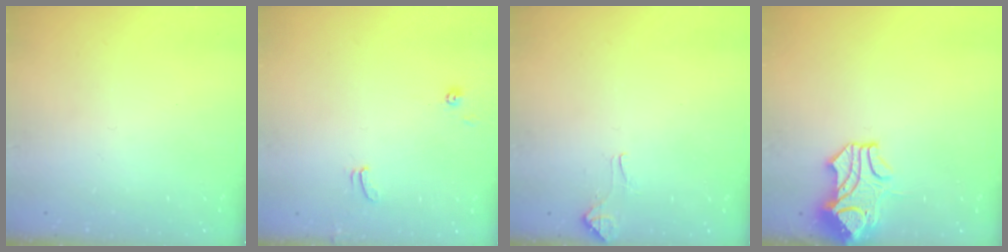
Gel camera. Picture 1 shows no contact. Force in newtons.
{"total": 0.9, "press": 0.8, "slide": 0.4}
{"total": 4.3, "press": 4.3, "slide": 0.4}
{"total": 1.7, "press": 1.1, "slide": 1.3}